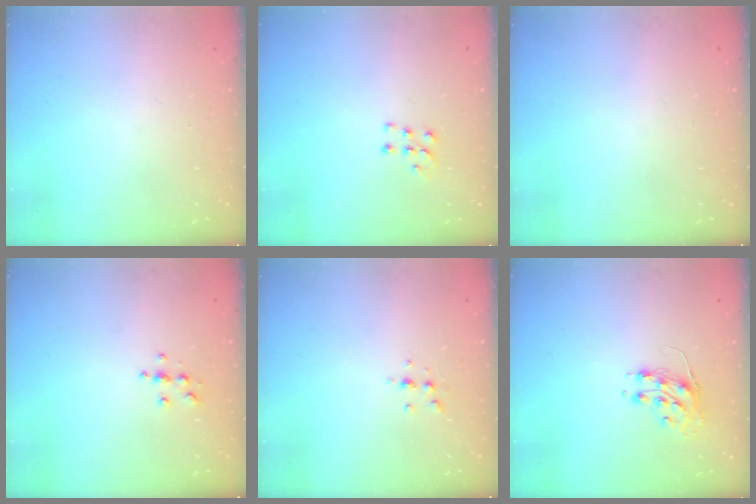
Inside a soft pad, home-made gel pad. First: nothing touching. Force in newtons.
{"total": 5.6, "press": 5.6, "slide": 0.5}
{"total": 0.0}
{"total": 3.9, "press": 3.9, "slide": 0.5}
{"total": 6.1, "press": 6.1, "slide": 0.7}
{"total": 8.9, "press": 8.9, "slide": 0.3}